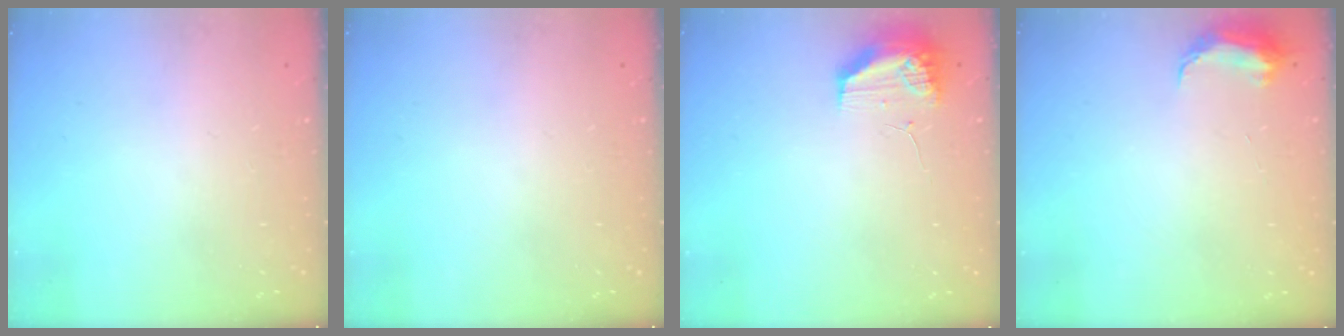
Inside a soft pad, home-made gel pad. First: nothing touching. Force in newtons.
{"total": 0.0}
{"total": 9.7, "press": 9.6, "slide": 1.5}
{"total": 7.0, "press": 6.9, "slide": 0.6}